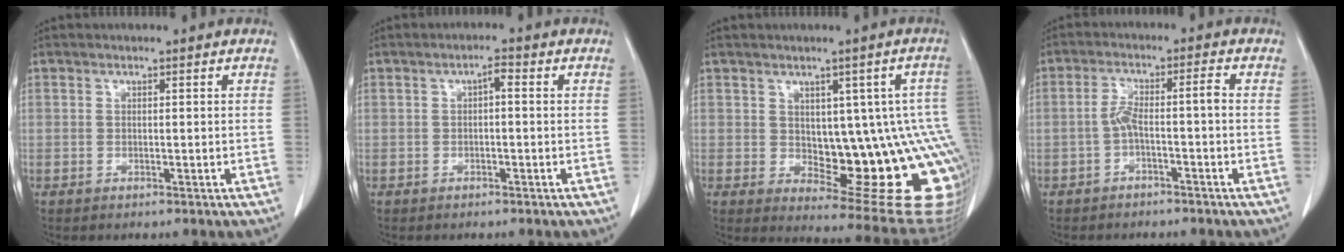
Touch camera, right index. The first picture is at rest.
{"total": 1.7, "force": [0.1, 0.6, 1.6], "torque": [-0.027, 0.006, 0.002]}
{"total": 16.4, "force": [-1.5, 6.8, 14.8], "torque": [-0.115, 0.018, 0.003]}
{"total": 4.2, "force": [-1.4, 0.3, 3.9], "torque": [-0.081, 0.026, -0.020]}